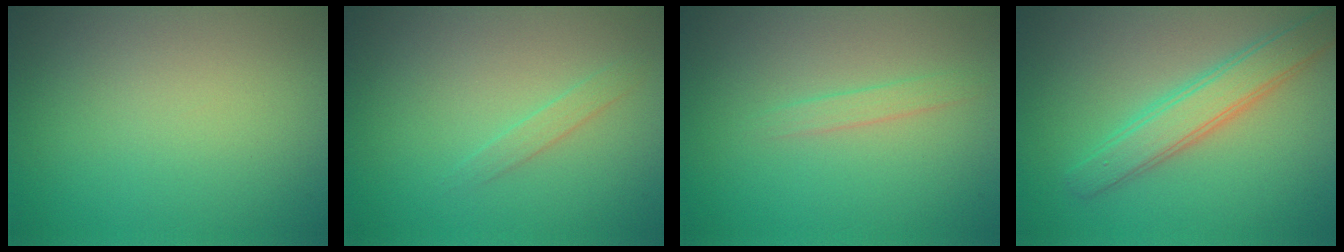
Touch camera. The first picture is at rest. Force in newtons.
{"total": 1.0, "press": 1.0, "slide": 0.0}
{"total": 1.1, "press": 1.1, "slide": 0.0}
{"total": 3.9, "press": 3.9, "slide": 0.1}